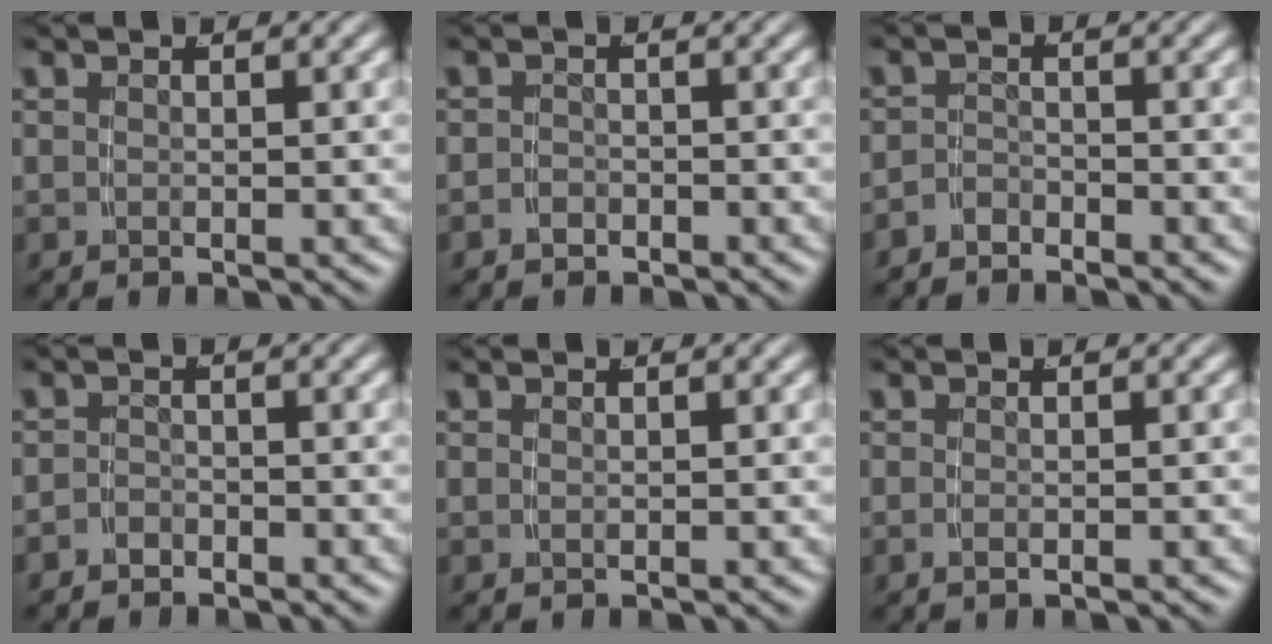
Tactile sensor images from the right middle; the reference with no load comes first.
{"total": 1.5, "force": [-1.4, 0.5, -0.1], "torque": [0.000, -0.009, -0.019]}
{"total": 2.4, "force": [-2.3, 0.7, 0.1], "torque": [-0.003, -0.012, -0.037]}
{"total": 2.1, "force": [-2.0, 0.7, -0.1], "torque": [0.003, -0.011, -0.031]}
{"total": 0.0}
{"total": 0.8, "force": [-0.7, -0.2, 0.4], "torque": [-0.012, -0.003, -0.008]}